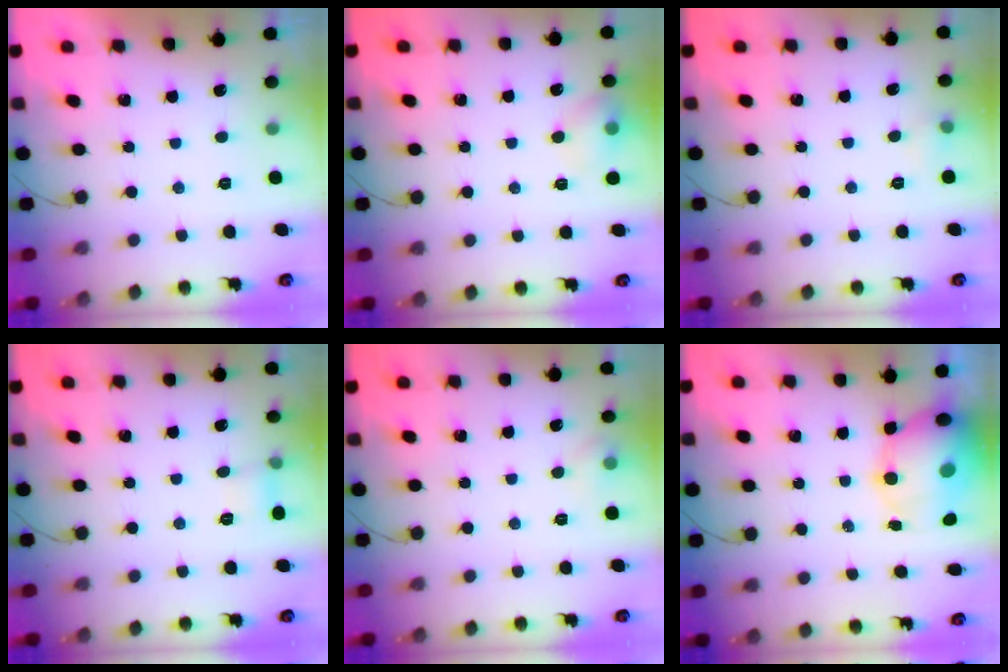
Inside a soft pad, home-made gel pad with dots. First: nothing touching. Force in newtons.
{"total": 7.3, "press": 7.2, "slide": 1.1}
{"total": 7.9, "press": 4.1, "slide": 6.8}
{"total": 5.8, "press": 5.6, "slide": 1.6}
{"total": 6.4, "press": 4.4, "slide": 4.6}
{"total": 11.5, "press": 11.2, "slide": 2.4}